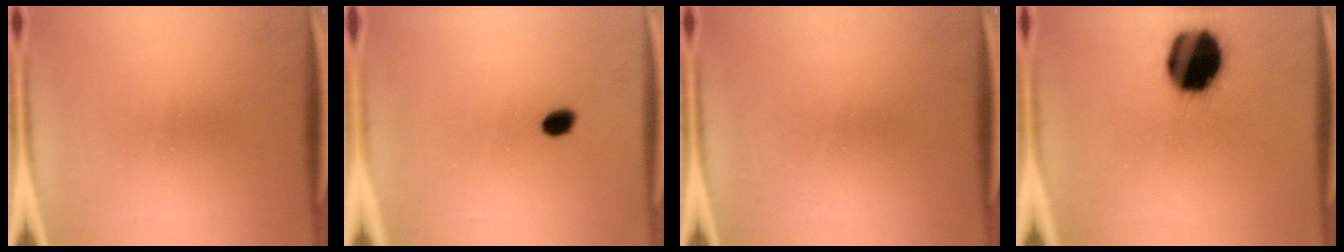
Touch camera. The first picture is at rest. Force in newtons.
{"total": 2.6}
{"total": 0.0}
{"total": 19.8}